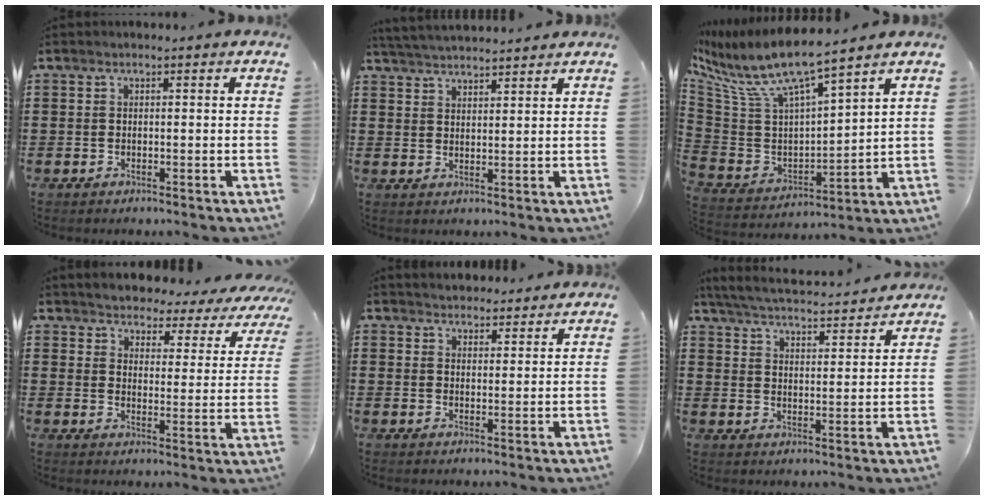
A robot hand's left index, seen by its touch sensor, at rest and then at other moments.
{"total": 3.2, "force": [3.2, -0.2, 0.1], "torque": [-0.014, -0.011, 0.059]}
{"total": 8.8, "force": [6.8, 1.4, 5.3], "torque": [-0.140, -0.055, 0.112]}
{"total": 3.2, "force": [3.1, 0.3, -0.3], "torque": [-0.021, -0.031, 0.047]}
{"total": 2.9, "force": [2.9, 0.4, -0.3], "torque": [-0.003, -0.008, 0.054]}
{"total": 4.5, "force": [4.4, -0.3, 1.1], "torque": [-0.045, -0.036, 0.070]}